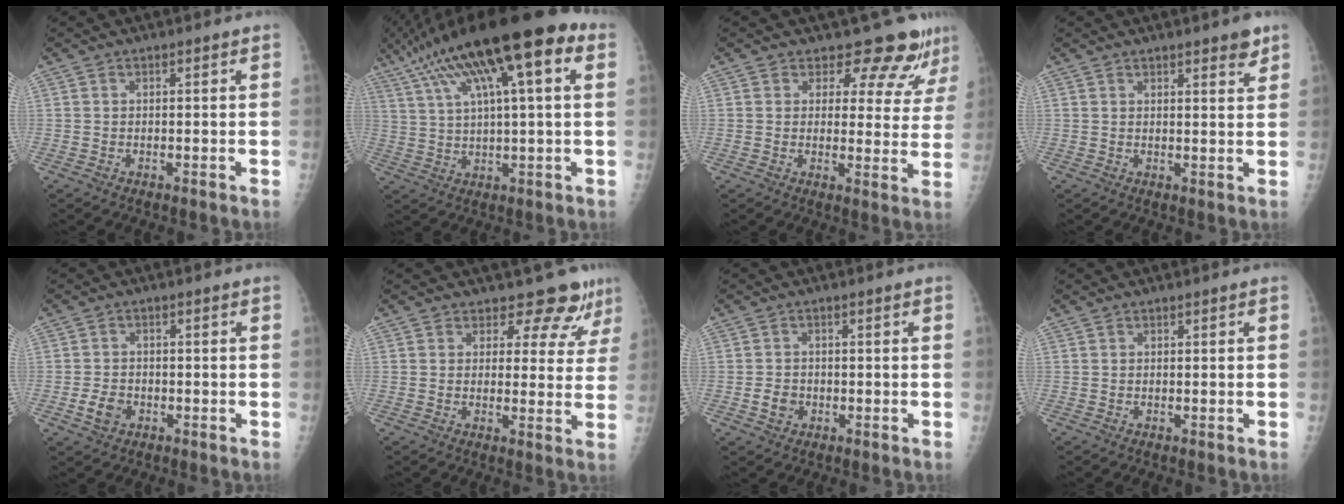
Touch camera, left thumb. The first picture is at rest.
{"total": 21.7, "force": [9.8, 5.3, 18.6], "torque": [-0.324, 0.026, 0.160]}
{"total": 9.3, "force": [8.5, 3.4, 1.4], "torque": [0.022, -0.062, 0.086]}
{"total": 3.7, "force": [2.6, 0.8, 2.5], "torque": [-0.024, -0.015, 0.031]}
{"total": 3.6, "force": [-1.4, 2.7, 2.0], "torque": [-0.032, 0.006, -0.023]}
{"total": 7.1, "force": [6.2, 3.2, 1.2], "torque": [0.022, -0.041, 0.061]}
{"total": 2.8, "force": [-0.9, 2.3, 1.2], "torque": [-0.014, 0.005, -0.013]}
{"total": 0.0}